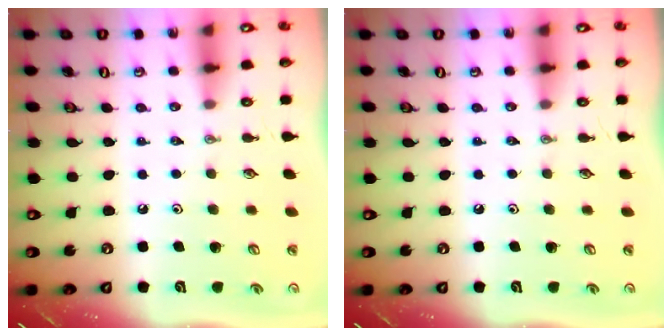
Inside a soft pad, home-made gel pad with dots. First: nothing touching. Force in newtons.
{"total": 0.0}